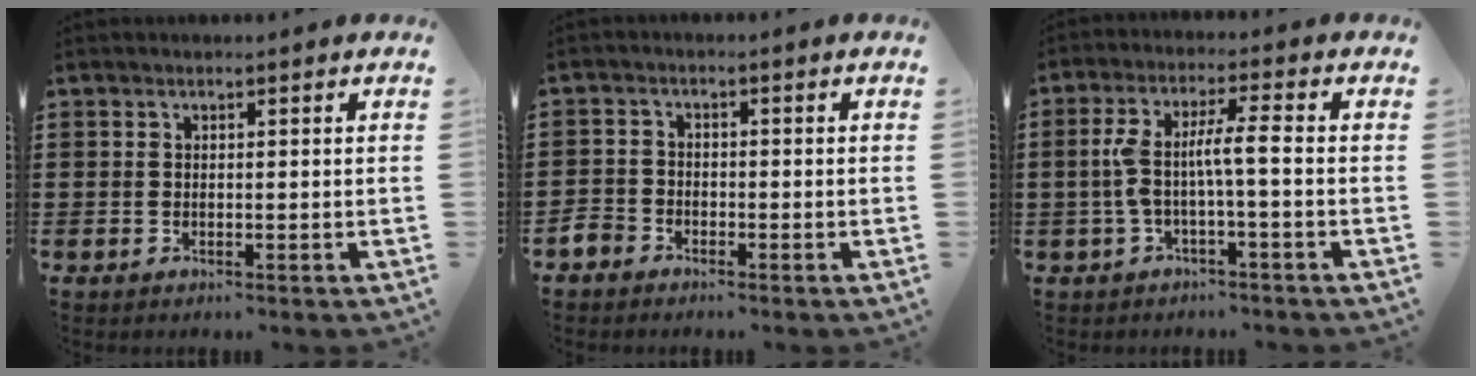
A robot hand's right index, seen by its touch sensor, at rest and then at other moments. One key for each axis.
{"total": 2.5, "fx": -2.2, "fy": 1.2, "fz": 0.1, "tx": -0.015, "ty": 0.000, "tz": -0.048}
{"total": 5.9, "fx": -0.9, "fy": 0.6, "fz": 5.8, "tx": -0.124, "ty": -0.002, "tz": -0.026}